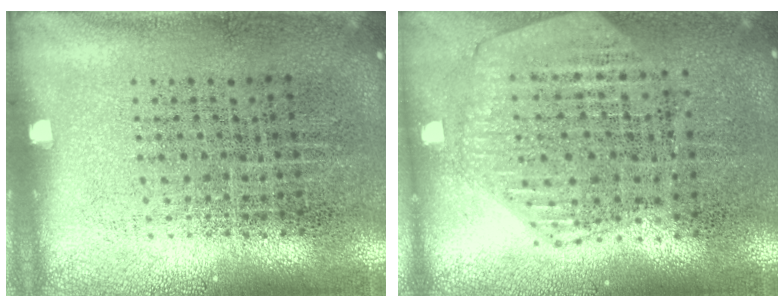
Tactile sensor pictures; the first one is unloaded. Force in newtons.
{"total": 1.2, "press": 1.2, "slide": 0.2}